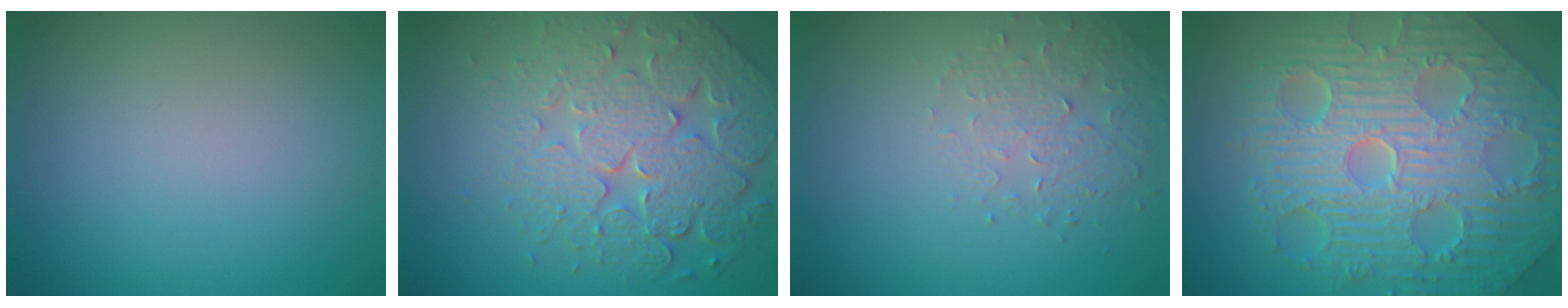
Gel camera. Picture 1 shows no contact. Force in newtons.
{"total": 7.8, "press": 5.7, "slide": 5.3}
{"total": 1.6, "press": 1.1, "slide": 1.2}
{"total": 11.9, "press": 7.7, "slide": 9.0}